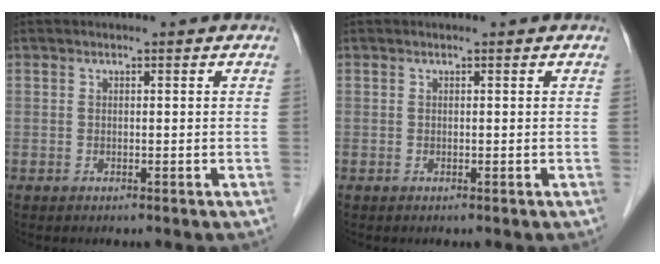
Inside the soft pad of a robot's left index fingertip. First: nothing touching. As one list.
[{"total": 0.0}]